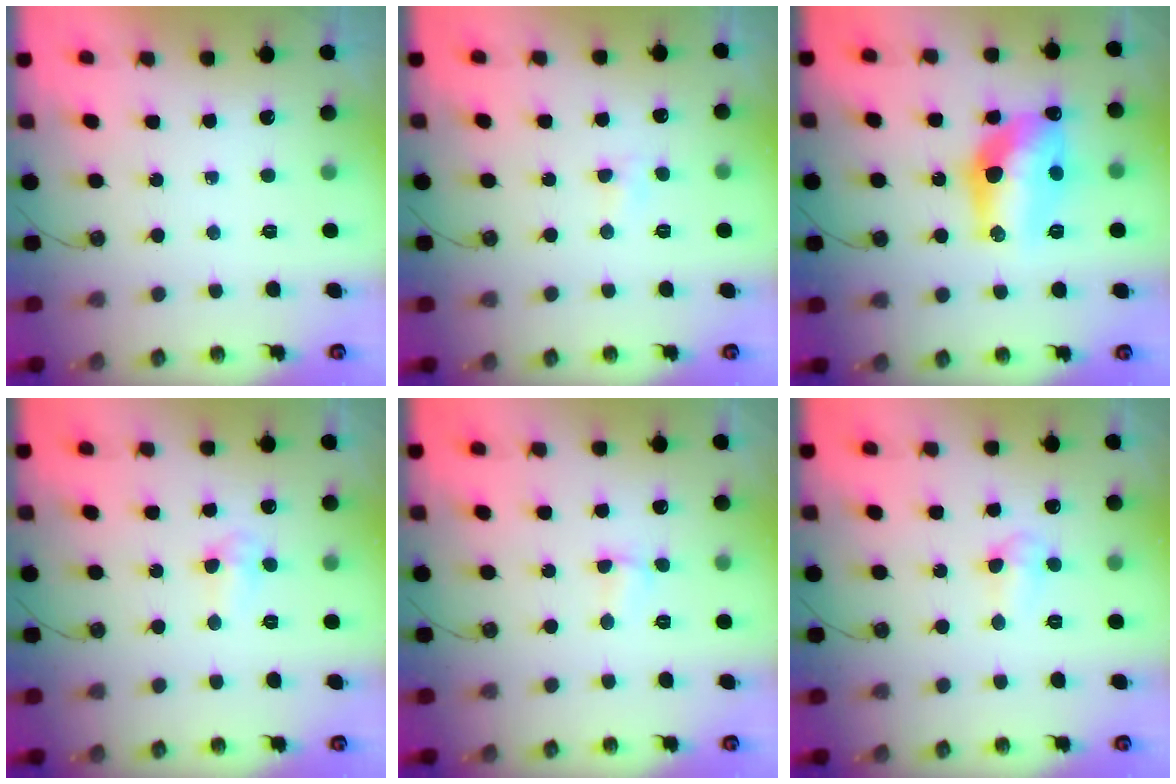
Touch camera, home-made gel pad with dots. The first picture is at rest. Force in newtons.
{"total": 2.9, "press": 2.9, "slide": 0.4}
{"total": 16.2, "press": 15.5, "slide": 4.7}
{"total": 3.7, "press": 2.7, "slide": 2.5}
{"total": 1.8, "press": 1.7, "slide": 0.5}
{"total": 3.5, "press": 3.4, "slide": 0.8}